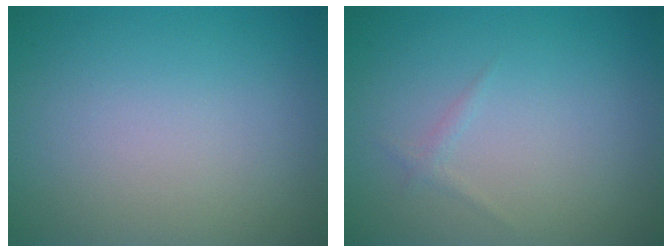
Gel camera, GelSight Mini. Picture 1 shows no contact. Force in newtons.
{"total": 0.6, "press": 0.6, "slide": 0.1}